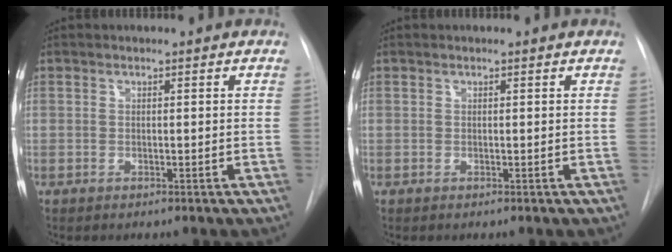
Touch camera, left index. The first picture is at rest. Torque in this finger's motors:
{"motor_torque": [-0.17, 0.20, 0.00, -0.01]}